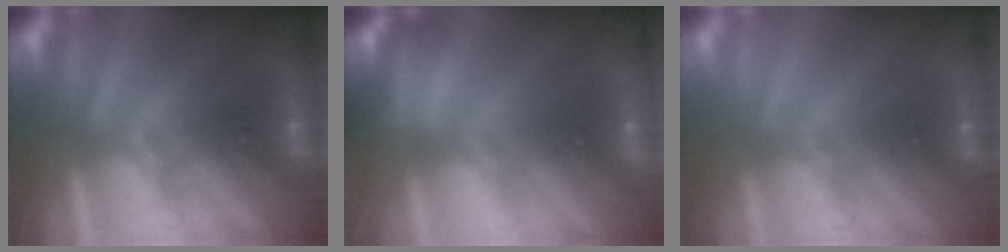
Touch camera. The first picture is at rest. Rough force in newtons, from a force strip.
{"total": 2.7}
{"total": 2.9}